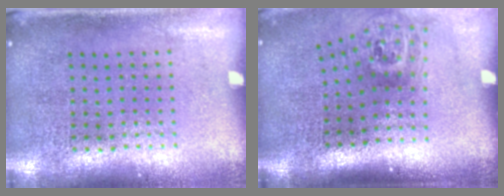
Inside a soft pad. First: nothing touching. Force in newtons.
{"total": 1.8, "press": 1.2, "slide": 1.3}